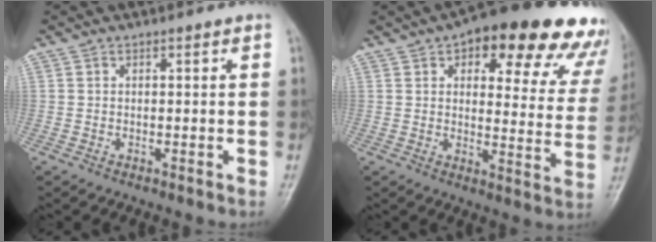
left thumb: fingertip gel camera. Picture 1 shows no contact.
{"total": 24.4, "force": [15.6, 9.6, 16.1], "torque": [-0.157, -0.033, 0.179]}